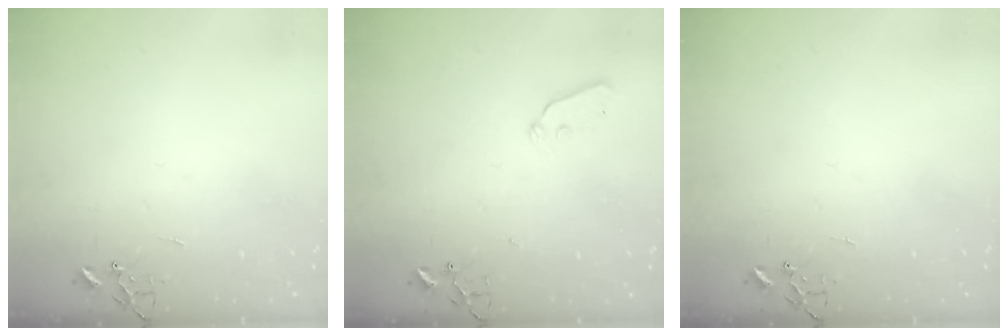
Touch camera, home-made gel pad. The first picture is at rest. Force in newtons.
{"total": 4.3, "press": 4.3, "slide": 0.7}
{"total": 0.0}